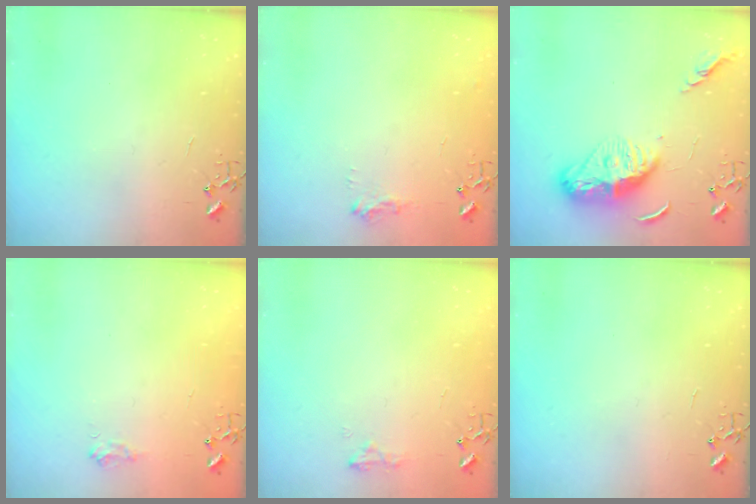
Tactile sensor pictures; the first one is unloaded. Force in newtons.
{"total": 8.2, "press": 8.2, "slide": 0.9}
{"total": 12.4, "press": 12.3, "slide": 0.8}
{"total": 6.3, "press": 6.3, "slide": 0.8}
{"total": 8.5, "press": 8.5, "slide": 0.6}
{"total": 0.0}